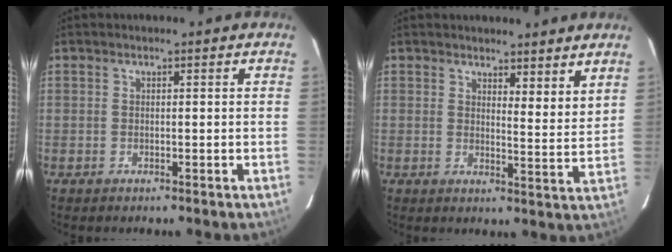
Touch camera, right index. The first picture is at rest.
{"total": 5.4, "force": [4.8, 1.1, 2.4], "torque": [-0.029, -0.024, 0.057]}